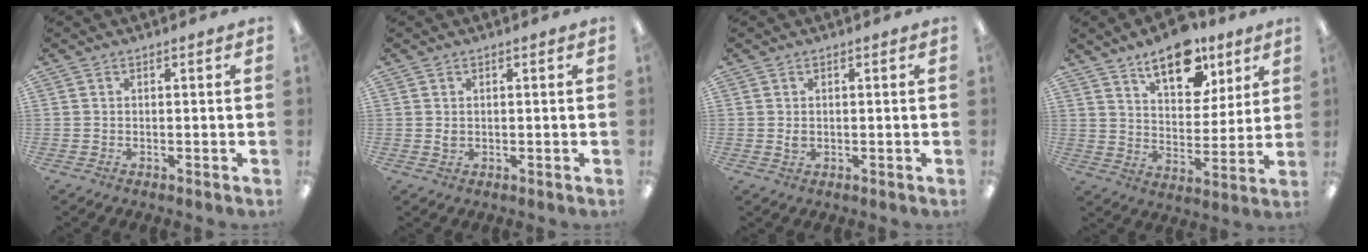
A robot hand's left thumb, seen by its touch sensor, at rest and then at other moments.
{"total": 1.2, "force": [0.3, 0.8, 0.8], "torque": [-0.009, 0.000, 0.004]}
{"total": 1.4, "force": [0.2, 1.0, 1.0], "torque": [-0.014, -0.001, 0.002]}
{"total": 14.5, "force": [10.0, 7.4, 7.5], "torque": [-0.093, -0.052, 0.174]}